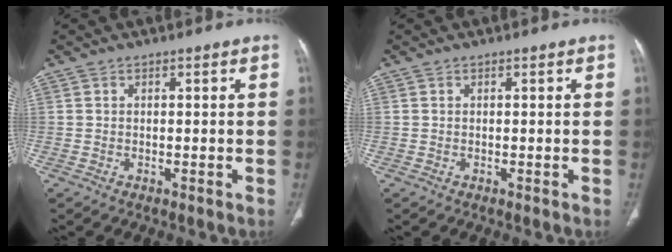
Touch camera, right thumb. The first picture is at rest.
{"total": 0.0}